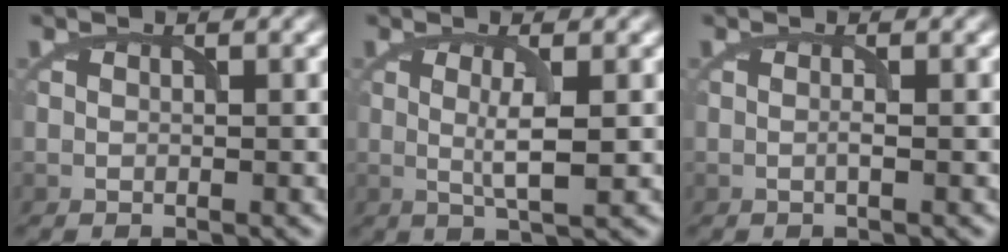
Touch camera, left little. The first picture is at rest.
{"total": 2.7, "force": [0.0, 0.4, 2.7], "torque": [-0.047, -0.002, 0.007]}
{"total": 0.5, "force": [-0.2, 0.0, 0.5], "torque": [-0.009, 0.000, -0.003]}